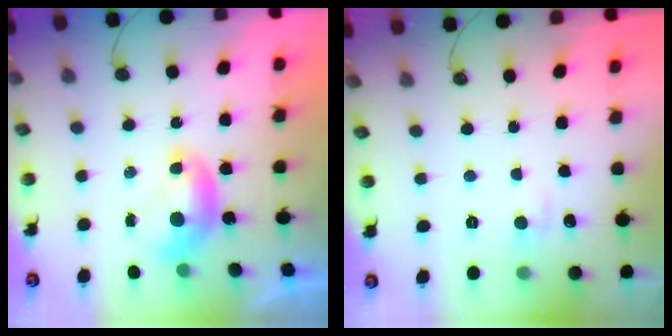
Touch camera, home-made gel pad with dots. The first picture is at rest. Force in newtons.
{"total": 0.8, "press": 0.5, "slide": 0.6}